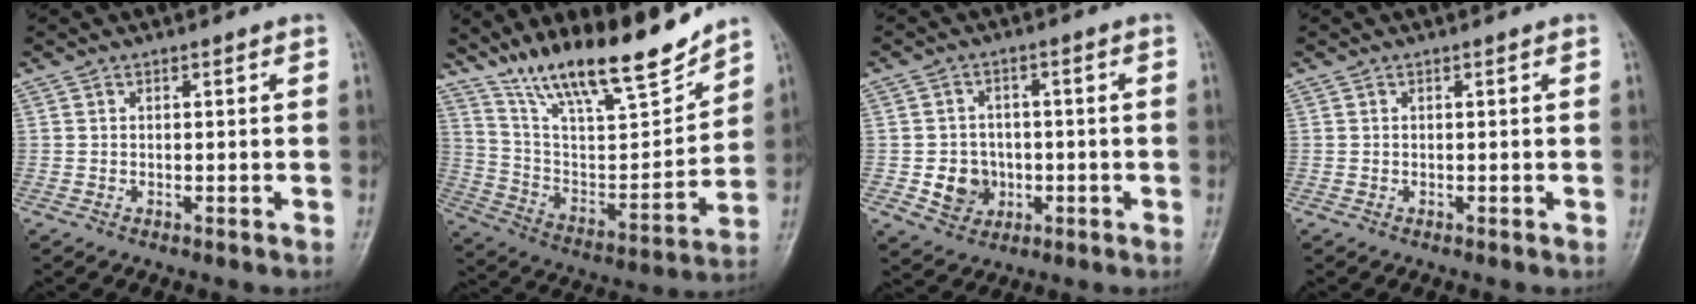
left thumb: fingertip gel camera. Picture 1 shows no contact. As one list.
[{"total": 21.2, "force": [16.6, 4.9, 12.2], "torque": [-0.170, -0.083, 0.292]}, {"total": 6.5, "force": [-1.3, 5.8, 2.6], "torque": [-0.014, 0.010, -0.017]}, {"total": 0.0}]